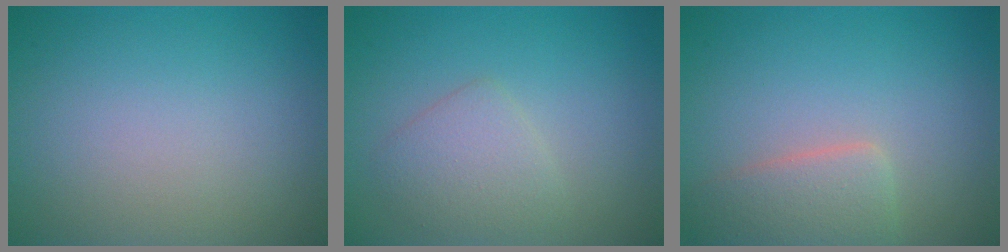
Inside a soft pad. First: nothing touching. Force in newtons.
{"total": 2.6, "press": 2.6, "slide": 0.0}
{"total": 3.2, "press": 3.2, "slide": 0.1}